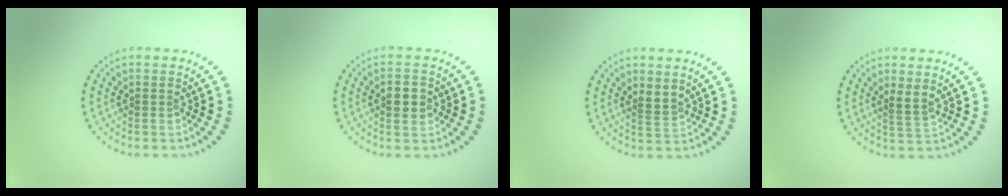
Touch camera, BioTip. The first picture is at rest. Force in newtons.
{"total": 2.2, "press": 2.2, "slide": 0.1}
{"total": 1.6, "press": 1.3, "slide": 0.9}
{"total": 1.5, "press": 1.2, "slide": 0.9}